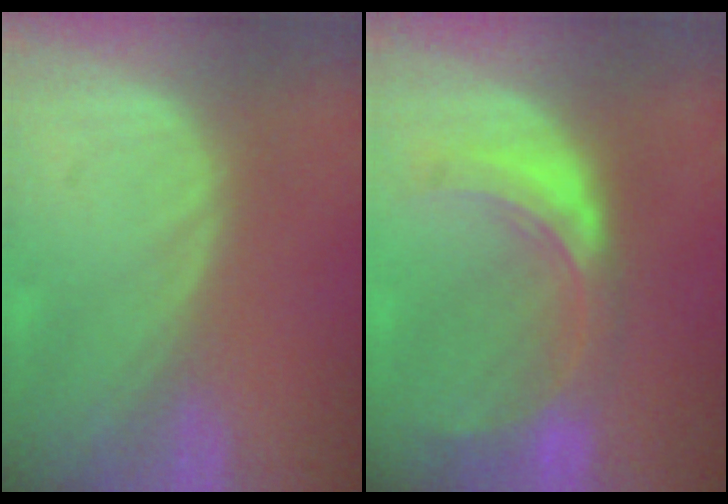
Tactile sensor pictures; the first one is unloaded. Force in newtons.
{"total": 8.0, "press": 7.1, "slide": 3.8}